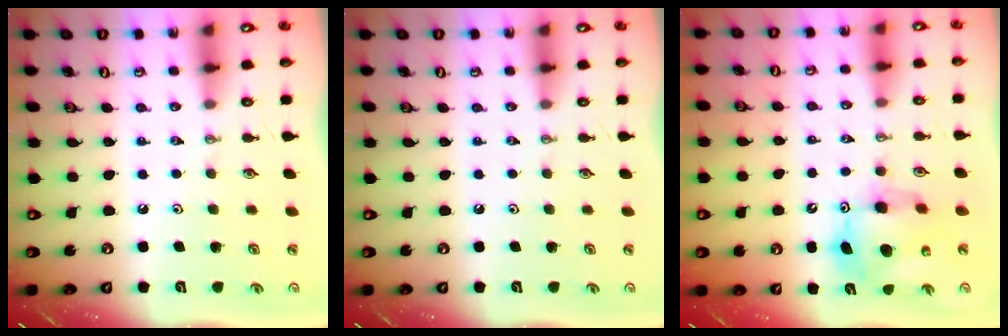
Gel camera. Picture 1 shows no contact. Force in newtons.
{"total": 0.0}
{"total": 11.8, "press": 11.7, "slide": 1.1}